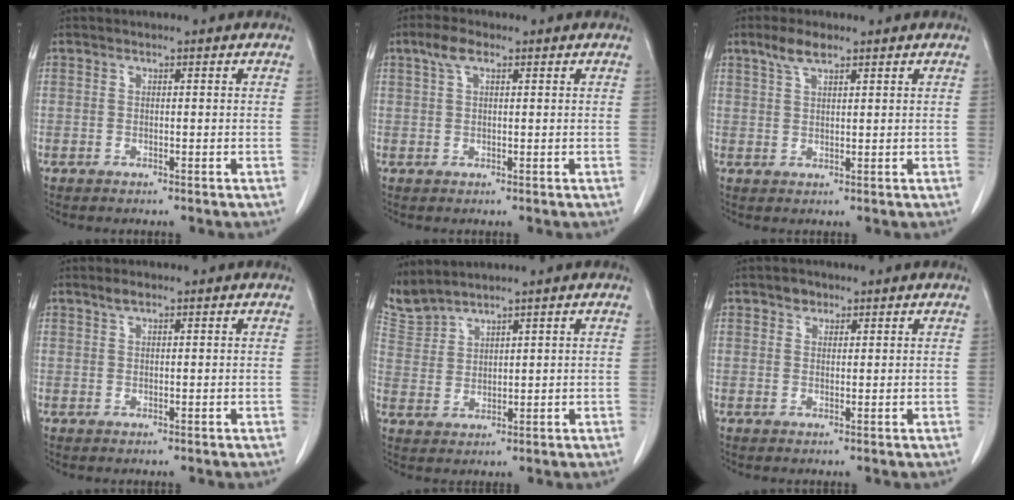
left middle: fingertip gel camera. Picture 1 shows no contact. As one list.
[{"total": 3.1, "force": [1.7, 1.2, 2.3], "torque": [-0.052, 0.014, 0.036]}, {"total": 3.6, "force": [2.6, 0.9, 2.4], "torque": [-0.054, 0.007, 0.052]}, {"total": 1.4, "force": [1.0, 0.4, 0.8], "torque": [-0.017, 0.004, 0.020]}, {"total": 4.6, "force": [4.6, -0.1, 0.1], "torque": [-0.020, 0.010, 0.107]}, {"total": 1.7, "force": [1.1, 1.2, 0.4], "torque": [-0.004, -0.001, 0.017]}]